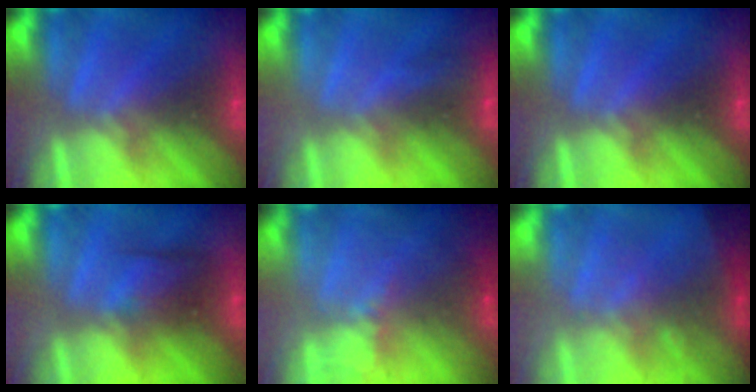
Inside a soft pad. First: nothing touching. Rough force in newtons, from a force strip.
{"total": 2.9}
{"total": 0.0}
{"total": 2.4}
{"total": 5.9}
{"total": 2.6}